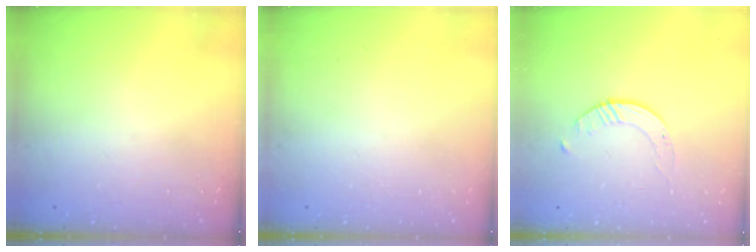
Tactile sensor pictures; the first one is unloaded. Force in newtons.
{"total": 0.0}
{"total": 1.7, "press": 1.7, "slide": 0.2}